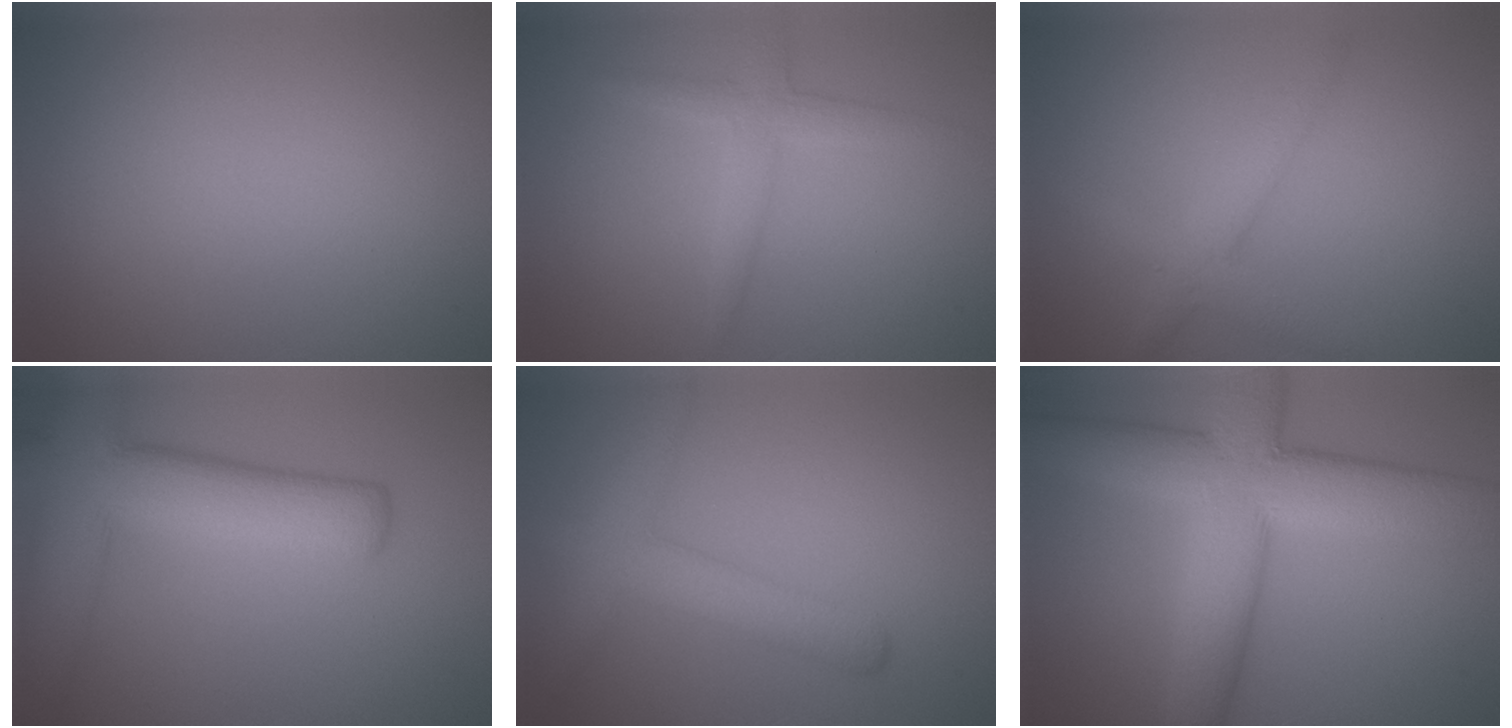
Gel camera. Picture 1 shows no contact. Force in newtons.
{"total": 2.4, "press": 2.4, "slide": 0.1}
{"total": 2.1, "press": 2.1, "slide": 0.1}
{"total": 9.6, "press": 9.6, "slide": 0.6}
{"total": 4.2, "press": 4.2, "slide": 0.1}
{"total": 10.2, "press": 10.2, "slide": 0.8}